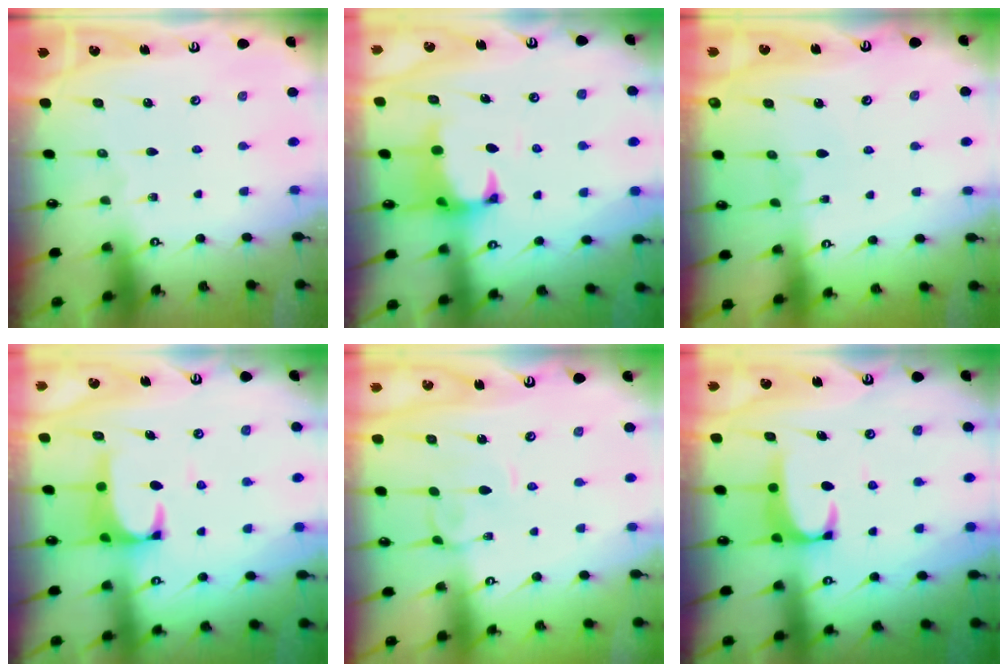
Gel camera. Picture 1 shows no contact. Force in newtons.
{"total": 1.0, "press": 0.1, "slide": 1.0}
{"total": 2.3, "press": 2.3, "slide": 0.3}
{"total": 2.5, "press": 2.4, "slide": 0.8}
{"total": 3.8, "press": 3.8, "slide": 0.2}
{"total": 2.8, "press": 2.8, "slide": 0.3}